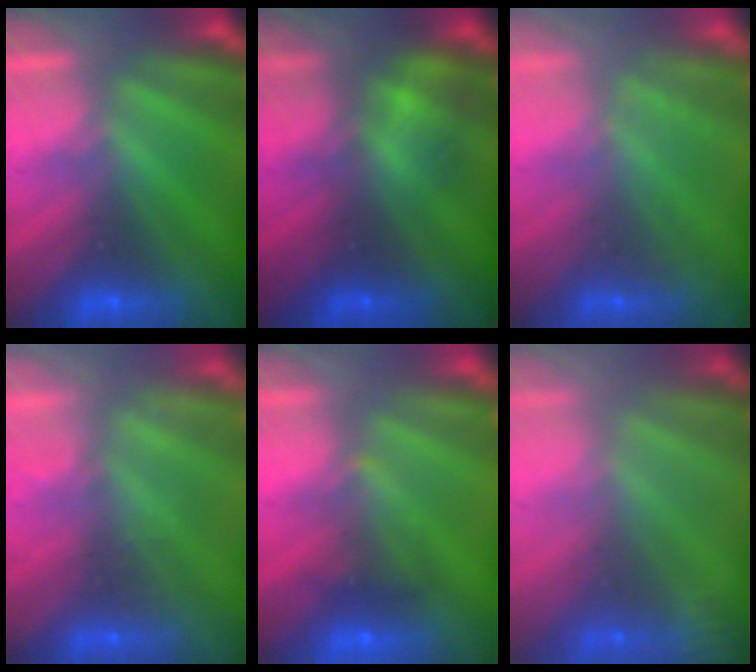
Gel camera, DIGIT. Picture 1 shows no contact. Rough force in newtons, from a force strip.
{"total": 2.3}
{"total": 1.8}
{"total": 2.3}
{"total": 7.8}
{"total": 2.4}